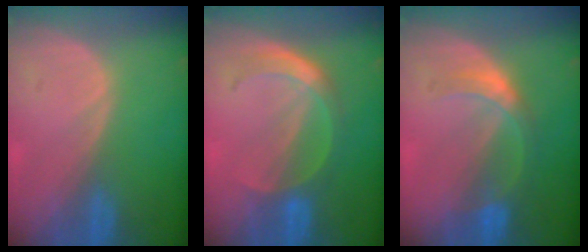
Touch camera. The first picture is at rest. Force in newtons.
{"total": 5.8, "press": 5.1, "slide": 2.6}
{"total": 5.3, "press": 4.8, "slide": 2.2}